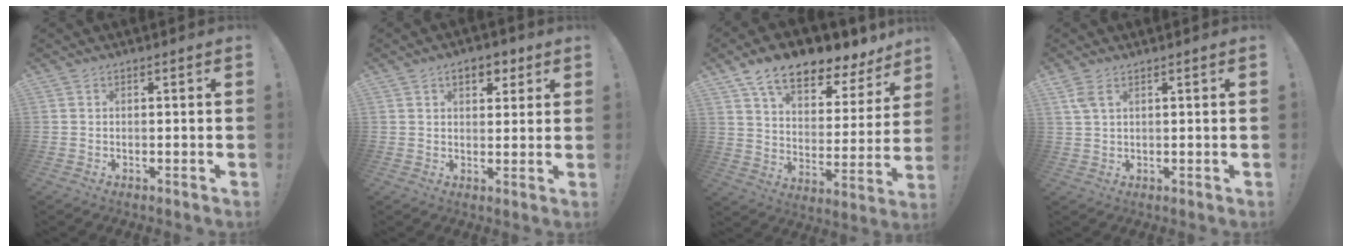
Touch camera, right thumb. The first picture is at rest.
{"total": 6.4, "force": [3.3, 4.0, 3.8], "torque": [-0.044, -0.003, 0.054]}
{"total": 13.2, "force": [9.9, 5.3, 7.0], "torque": [-0.114, -0.075, 0.169]}
{"total": 4.0, "force": [2.5, 1.8, 2.6], "torque": [-0.046, -0.010, 0.046]}